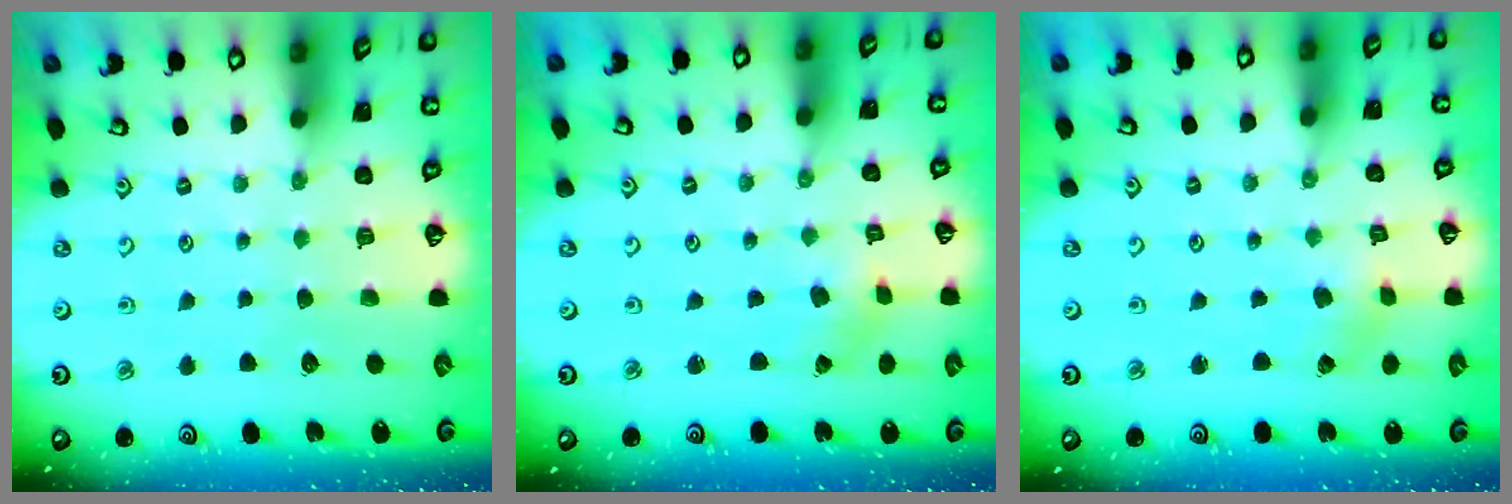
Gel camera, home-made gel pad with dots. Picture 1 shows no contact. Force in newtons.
{"total": 1.1, "press": 1.1, "slide": 0.2}
{"total": 1.2, "press": 1.2, "slide": 0.2}